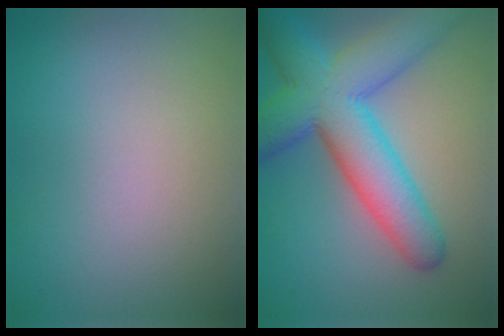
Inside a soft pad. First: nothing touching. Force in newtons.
{"total": 9.6, "press": 9.6, "slide": 0.2}